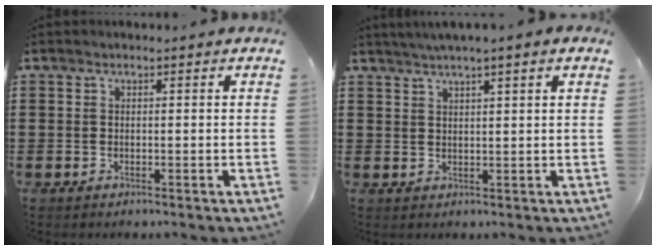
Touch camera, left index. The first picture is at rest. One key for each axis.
{"total": 2.1, "fx": 1.8, "fy": -0.3, "fz": 1.1, "tx": -0.025, "ty": 0.001, "tz": 0.034}